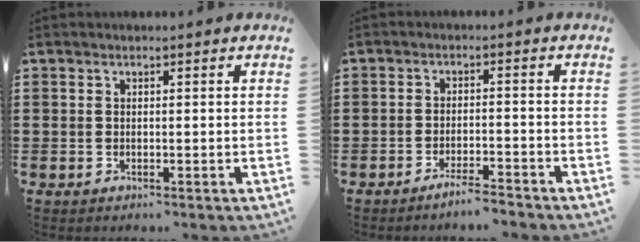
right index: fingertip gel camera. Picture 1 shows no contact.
{"total": 3.1, "force": [-2.9, 0.0, 1.0], "torque": [-0.017, 0.003, -0.057]}